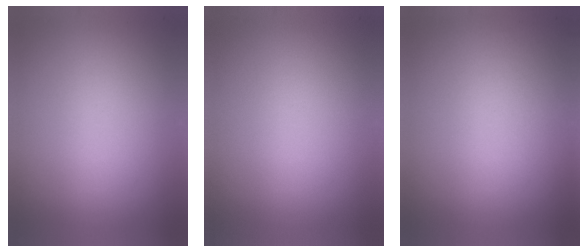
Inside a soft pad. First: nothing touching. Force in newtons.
{"total": 0.0}
{"total": 2.0}